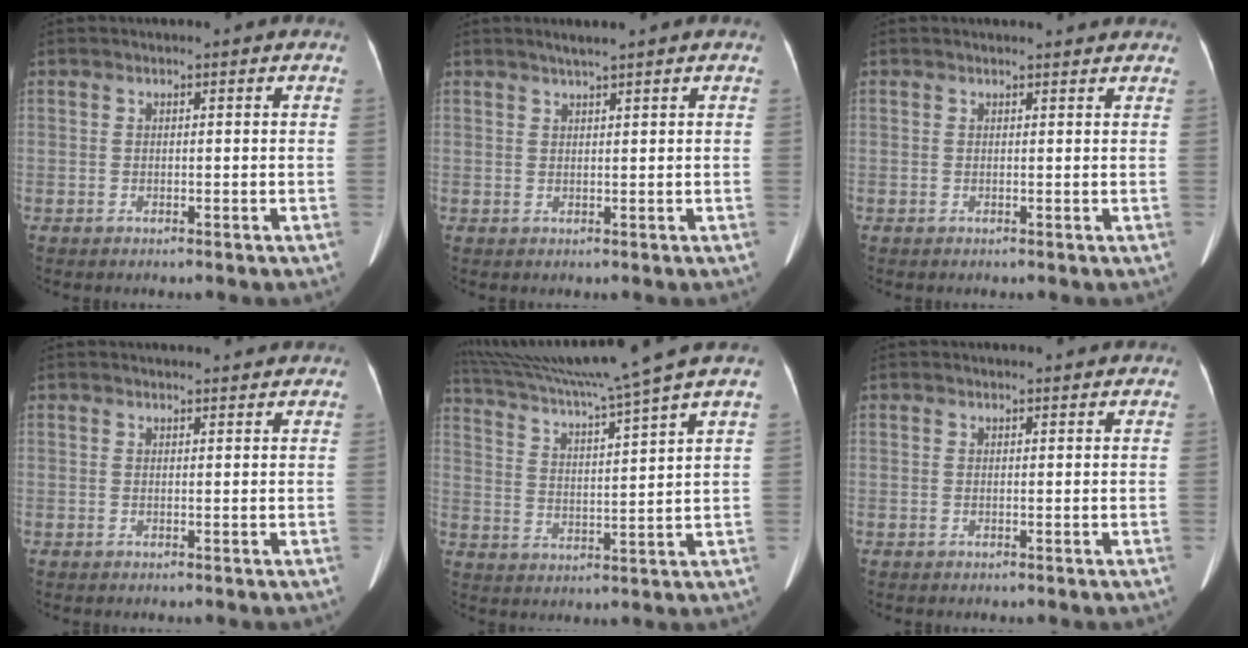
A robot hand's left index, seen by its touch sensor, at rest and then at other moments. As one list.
[{"total": 2.0, "force": [1.6, -0.4, 1.2], "torque": [-0.023, 0.005, 0.030]}, {"total": 3.2, "force": [3.1, 0.6, 0.5], "torque": [-0.010, 0.011, 0.027]}, {"total": 6.0, "force": [5.8, 0.8, 1.3], "torque": [-0.013, 0.020, 0.060]}, {"total": 16.5, "force": [14.2, -3.2, 7.7], "torque": [-0.139, -0.021, 0.219]}, {"total": 3.8, "force": [3.7, 0.5, 0.8], "torque": [-0.011, 0.019, 0.042]}]